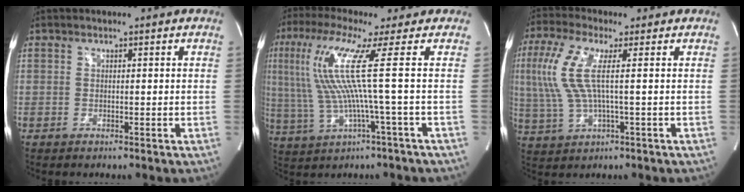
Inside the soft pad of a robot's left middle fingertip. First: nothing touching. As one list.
[{"total": 12.2, "force": [2.2, -2.0, 11.8], "torque": [-0.247, 0.012, 0.046]}, {"total": 10.2, "force": [1.7, 2.3, 9.8], "torque": [-0.240, 0.011, 0.033]}]